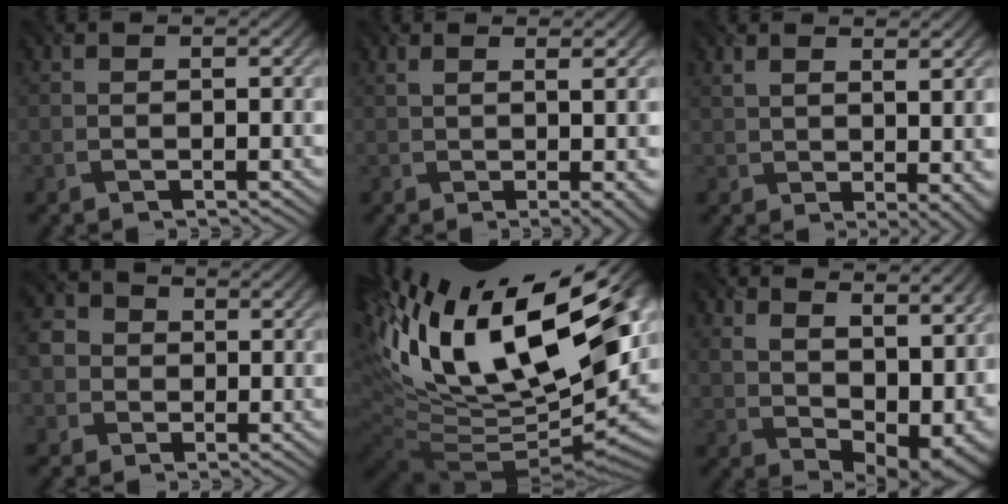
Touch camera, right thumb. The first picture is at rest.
{"total": 6.2, "force": [0.5, 1.8, 5.9], "torque": [-0.062, 0.005, 0.011]}
{"total": 5.1, "force": [2.0, 1.8, 4.4], "torque": [-0.066, 0.001, 0.048]}
{"total": 5.0, "force": [0.0, 4.7, 1.7], "torque": [-0.060, 0.007, -0.014]}
{"total": 20.4, "force": [6.9, 9.3, 16.7], "torque": [-0.288, -0.004, 0.150]}
{"total": 17.2, "force": [6.0, 8.8, 13.5], "torque": [-0.200, 0.021, 0.123]}